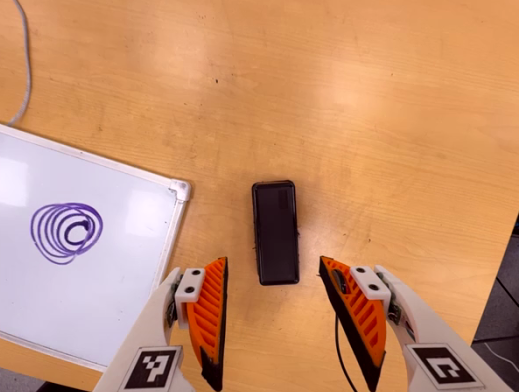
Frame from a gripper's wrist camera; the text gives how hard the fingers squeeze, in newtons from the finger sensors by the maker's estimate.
{"total": 0.0}